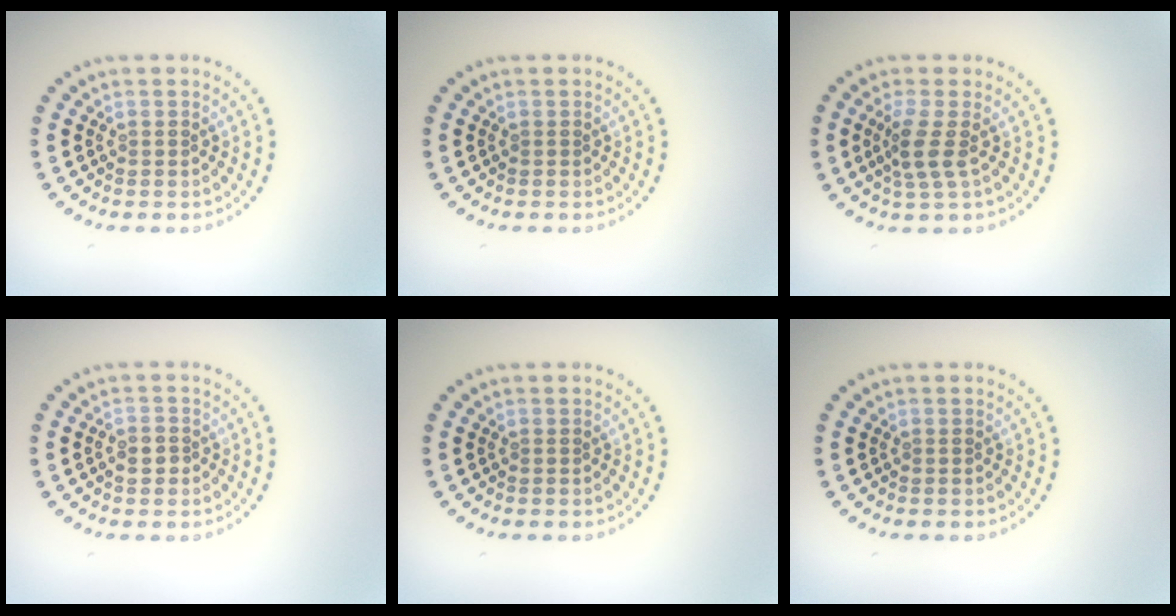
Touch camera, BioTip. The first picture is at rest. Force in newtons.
{"total": 0.0}
{"total": 2.5, "press": 2.0, "slide": 1.6}
{"total": 1.6, "press": 1.6, "slide": 0.3}
{"total": 0.0}
{"total": 0.0}